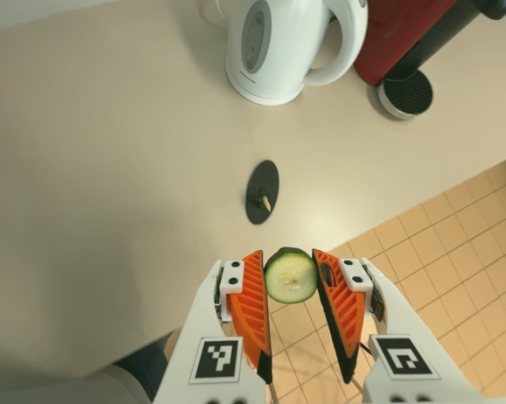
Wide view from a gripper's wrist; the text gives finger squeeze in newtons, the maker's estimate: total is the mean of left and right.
{"total": 8.5, "left": 8.5, "right": 8.4}